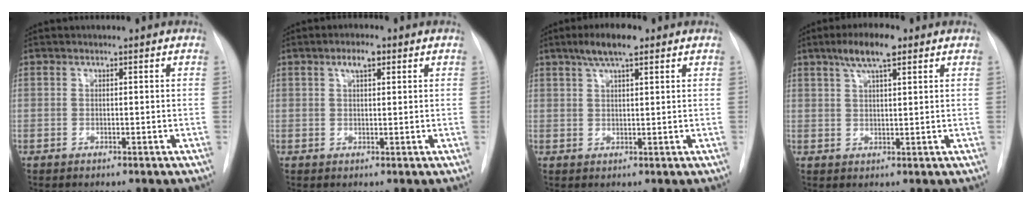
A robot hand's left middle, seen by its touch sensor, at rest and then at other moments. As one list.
[{"total": 2.8, "force": [1.4, 1.0, 2.2], "torque": [-0.043, 0.007, 0.025]}, {"total": 5.5, "force": [3.5, 1.0, 4.1], "torque": [-0.079, 0.011, 0.060]}, {"total": 6.2, "force": [3.8, 1.1, 4.8], "torque": [-0.092, 0.011, 0.065]}]